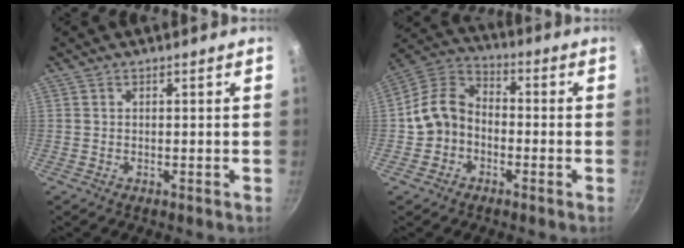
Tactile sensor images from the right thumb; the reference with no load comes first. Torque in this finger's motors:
{"motor_torque": [-0.34, 0.55, 0.22, -0.42, 0.09]}